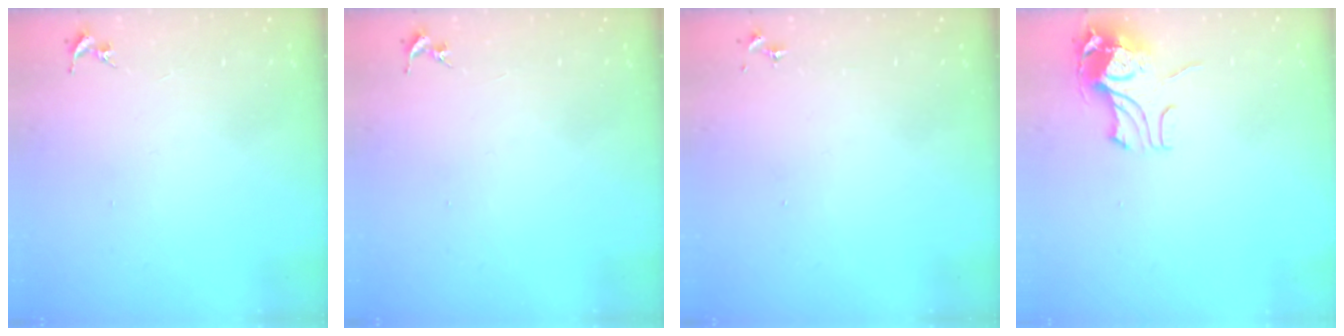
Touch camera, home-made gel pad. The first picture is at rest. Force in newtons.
{"total": 0.0}
{"total": 0.0}
{"total": 10.8, "press": 10.8, "slide": 1.2}